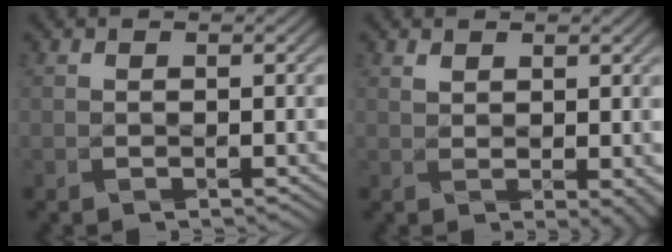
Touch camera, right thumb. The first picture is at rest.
{"total": 2.7, "force": [1.0, 1.4, 2.1], "torque": [-0.038, 0.000, 0.020]}